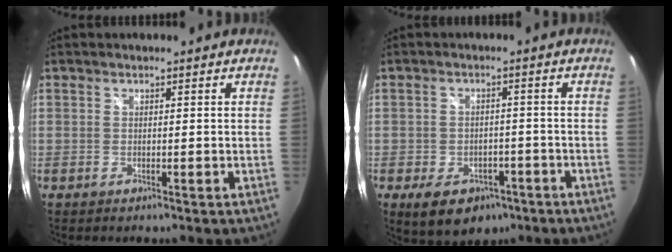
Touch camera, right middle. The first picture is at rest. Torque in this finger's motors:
{"motor_torque": [0.77, -0.76, 0.11, 0.08]}